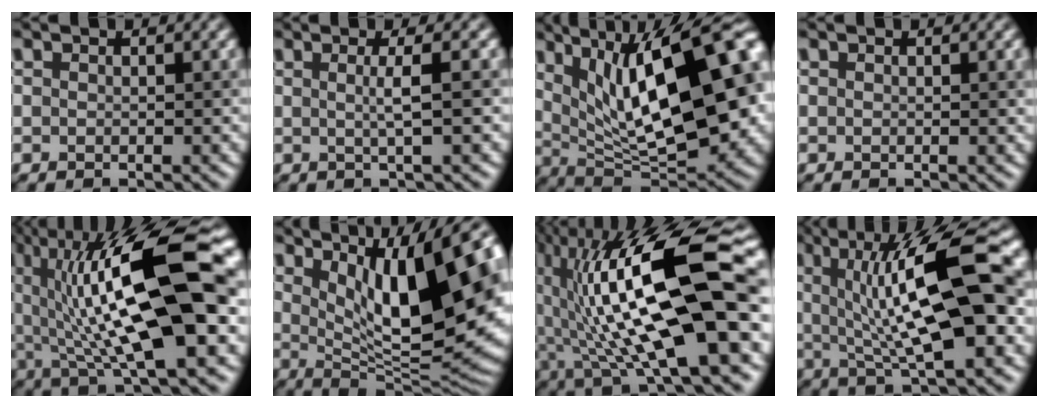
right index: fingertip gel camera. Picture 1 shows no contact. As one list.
[{"total": 2.4, "force": [0.2, 0.3, 2.4], "torque": [-0.039, 0.009, 0.004]}, {"total": 16.1, "force": [3.4, 6.5, 14.3], "torque": [-0.207, 0.016, 0.060]}, {"total": 0.8, "force": [0.1, 0.2, 0.8], "torque": [-0.006, 0.006, 0.003]}, {"total": 14.9, "force": [2.3, 4.0, 14.1], "torque": [-0.241, 0.016, 0.039]}, {"total": 15.1, "force": [4.2, 4.9, 13.6], "torque": [-0.177, 0.004, 0.077]}, {"total": 16.9, "force": [2.1, 5.3, 15.9], "torque": [-0.284, 0.016, 0.044]}, {"total": 11.9, "force": [1.6, 2.9, 11.4], "torque": [-0.177, 0.020, 0.031]}]